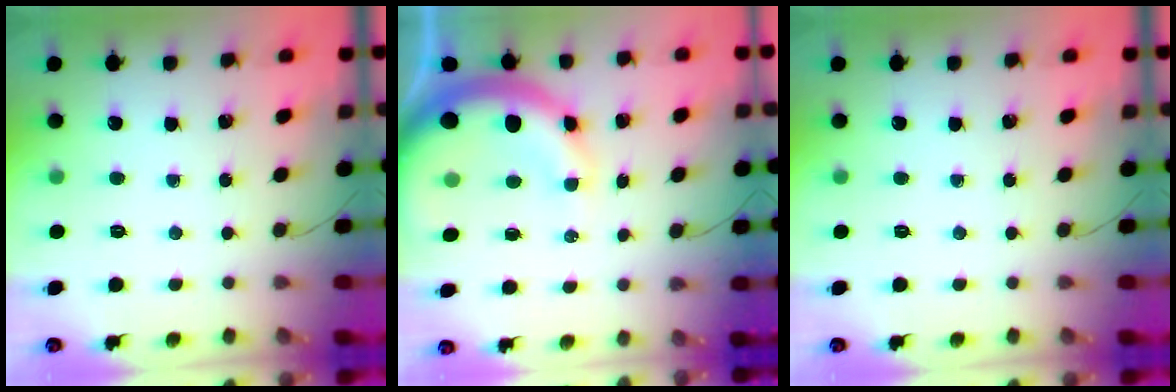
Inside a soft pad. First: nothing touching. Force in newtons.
{"total": 12.1, "press": 11.9, "slide": 2.2}
{"total": 0.0}